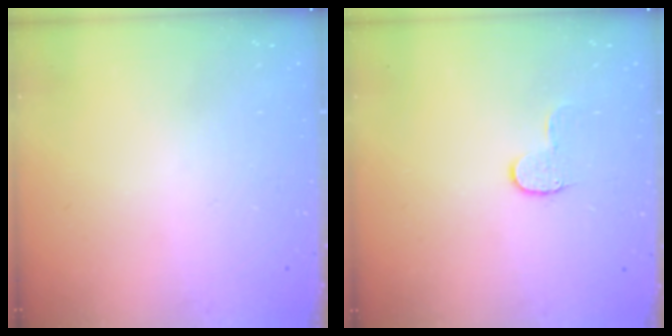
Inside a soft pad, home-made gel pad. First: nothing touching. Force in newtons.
{"total": 4.6, "press": 4.6, "slide": 0.5}